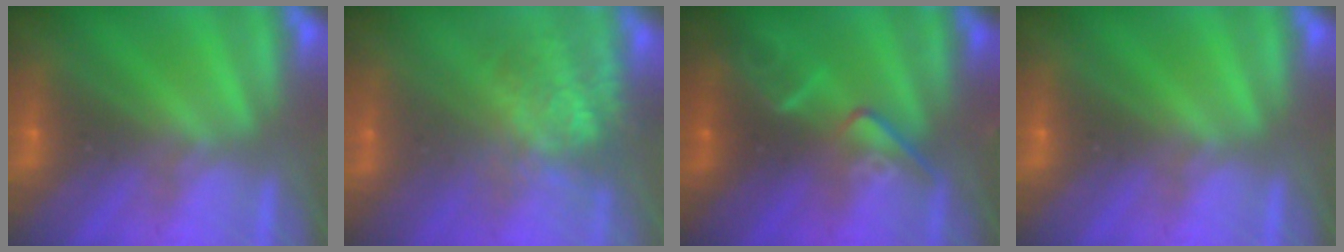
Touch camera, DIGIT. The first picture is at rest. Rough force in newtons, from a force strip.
{"total": 10.6}
{"total": 2.4}
{"total": 0.0}